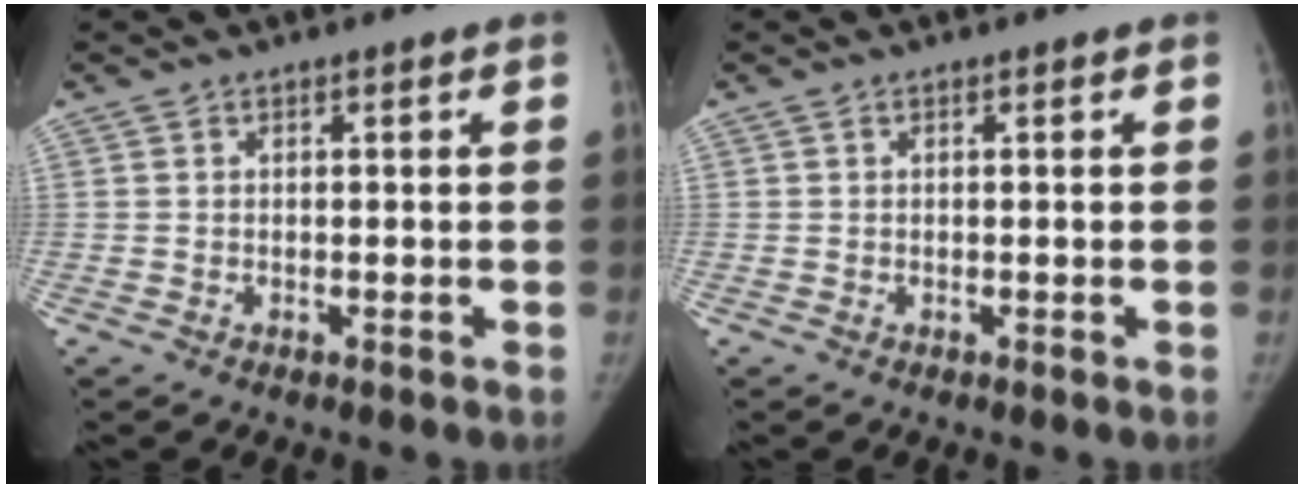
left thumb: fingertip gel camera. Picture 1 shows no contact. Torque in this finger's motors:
{"motor_torque": [0.00, 0.00, 0.03, -0.03, 0.00]}